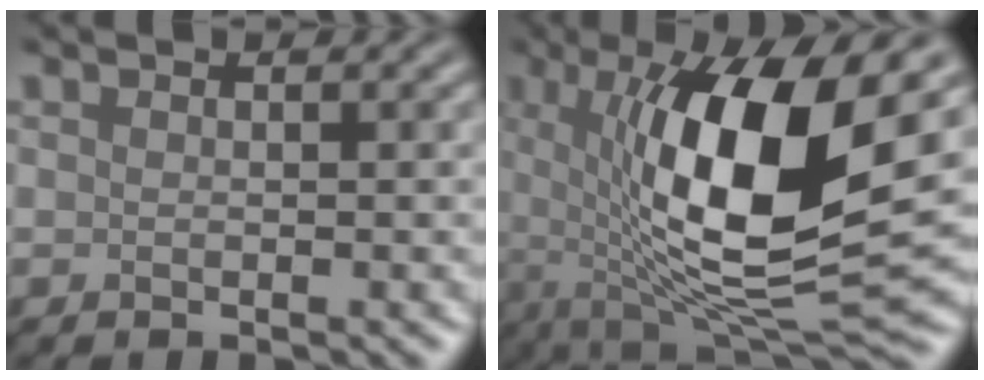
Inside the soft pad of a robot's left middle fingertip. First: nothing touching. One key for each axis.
{"total": 14.1, "fx": 1.9, "fy": 4.2, "fz": 13.3, "tx": -0.221, "ty": -0.011, "tz": 0.034}